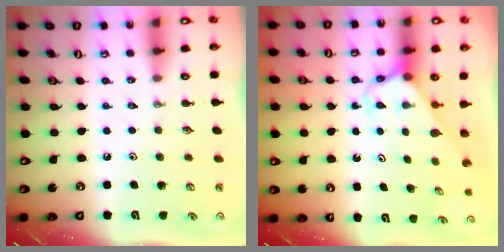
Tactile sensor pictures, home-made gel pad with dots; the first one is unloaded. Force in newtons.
{"total": 2.6, "press": 2.6, "slide": 0.1}